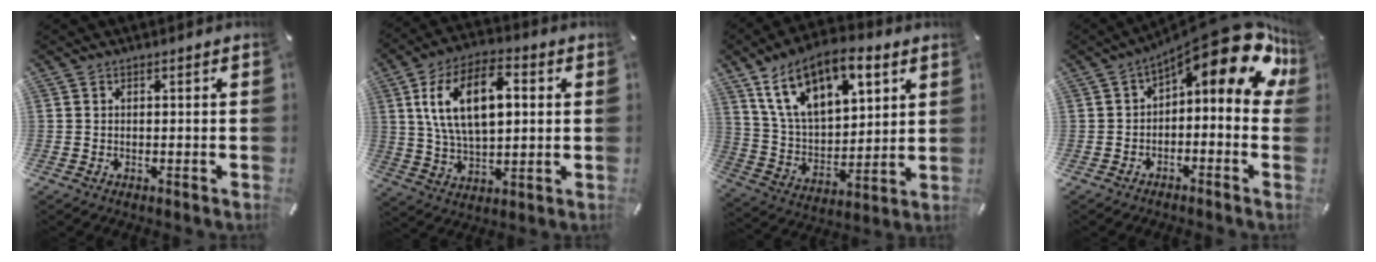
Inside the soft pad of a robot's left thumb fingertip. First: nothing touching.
{"total": 15.9, "force": [4.3, 8.9, 12.5], "torque": [-0.250, 0.006, 0.068]}
{"total": 17.2, "force": [10.1, 9.8, 9.8], "torque": [-0.203, -0.040, 0.181]}
{"total": 15.9, "force": [6.9, 6.2, 12.8], "torque": [-0.170, -0.055, 0.112]}